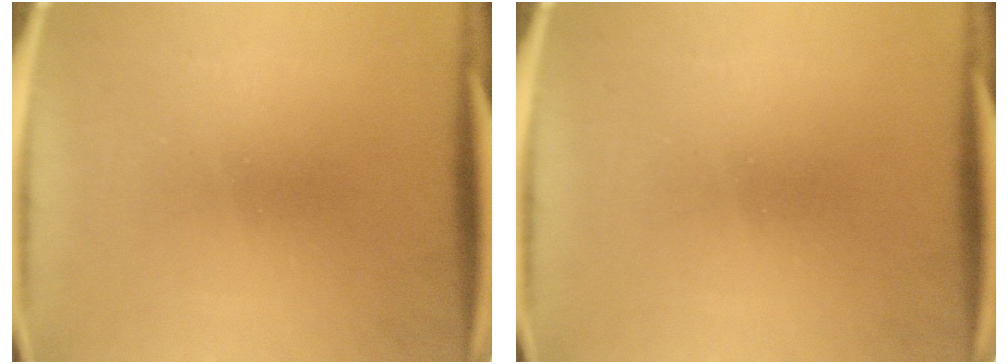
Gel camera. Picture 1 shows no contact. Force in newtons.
{"total": 0.0}